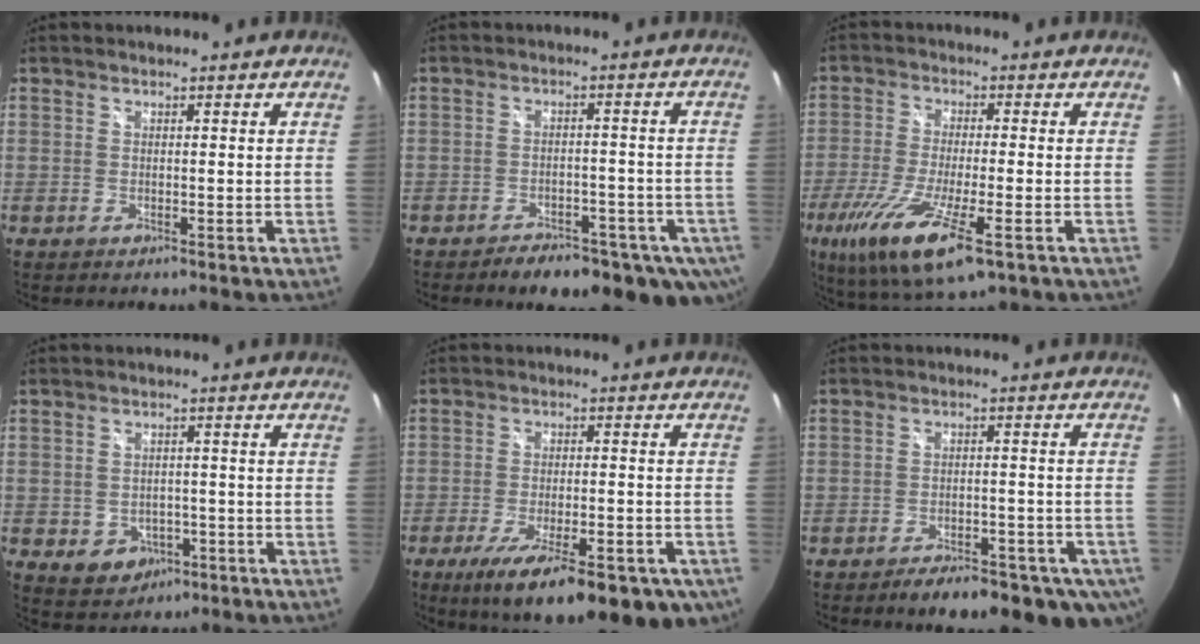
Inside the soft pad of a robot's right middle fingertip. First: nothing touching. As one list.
[{"total": 14.8, "force": [-9.1, 7.4, 8.9], "torque": [-0.158, -0.020, -0.110]}, {"total": 15.6, "force": [-7.9, 3.5, 13.0], "torque": [-0.268, -0.057, -0.142]}, {"total": 5.9, "force": [-2.2, 5.1, 2.2], "torque": [-0.056, 0.003, -0.015]}, {"total": 19.6, "force": [-11.8, 6.5, 14.2], "torque": [-0.241, -0.055, -0.163]}, {"total": 13.6, "force": [-8.8, 5.8, 8.6], "torque": [-0.146, -0.025, -0.113]}]